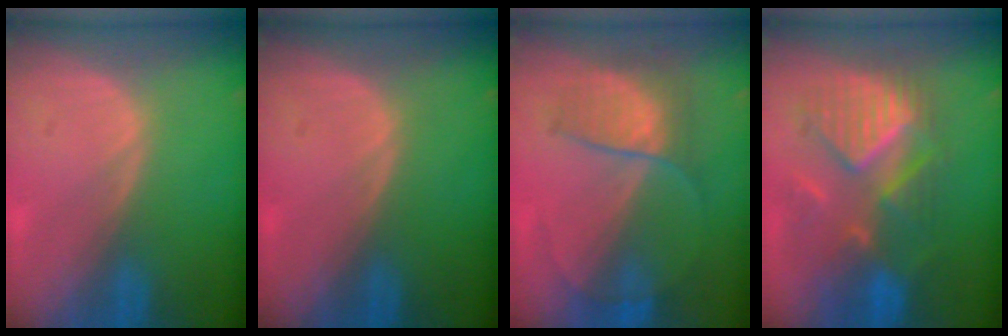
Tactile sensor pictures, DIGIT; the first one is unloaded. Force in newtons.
{"total": 0.0}
{"total": 6.2, "press": 6.1, "slide": 0.9}
{"total": 10.2, "press": 9.5, "slide": 3.7}